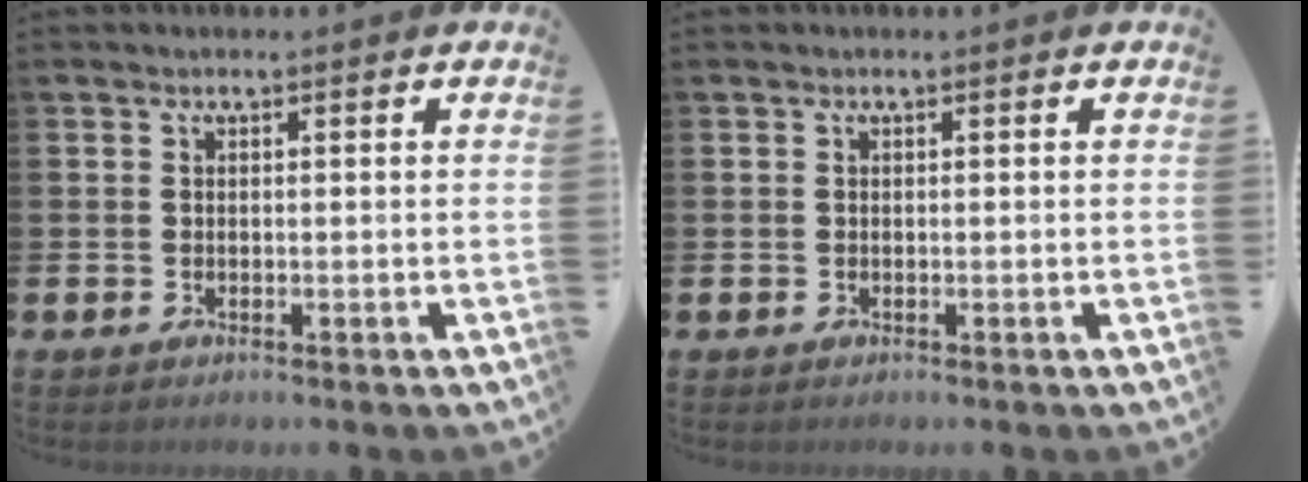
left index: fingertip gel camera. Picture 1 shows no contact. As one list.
[{"total": 0.0}]